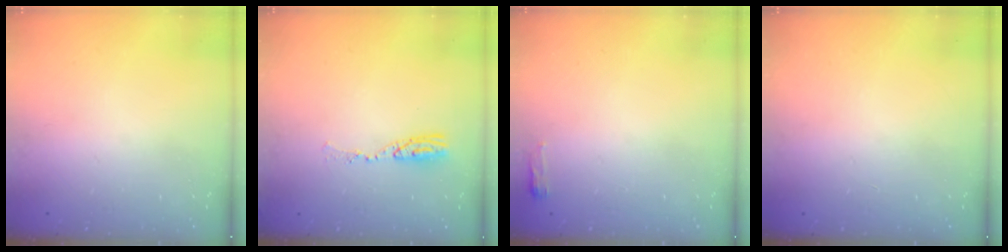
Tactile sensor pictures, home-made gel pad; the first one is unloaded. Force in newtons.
{"total": 7.4, "press": 7.3, "slide": 1.5}
{"total": 2.7, "press": 2.6, "slide": 0.8}
{"total": 0.9, "press": 0.0, "slide": 0.9}